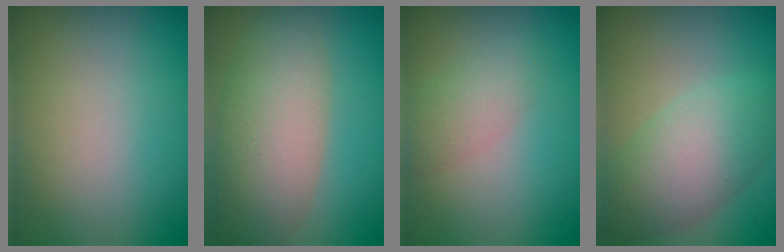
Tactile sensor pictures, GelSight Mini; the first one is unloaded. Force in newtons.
{"total": 7.0, "press": 7.0, "slide": 0.3}
{"total": 2.2, "press": 2.2, "slide": 0.2}
{"total": 5.3, "press": 5.3, "slide": 0.1}